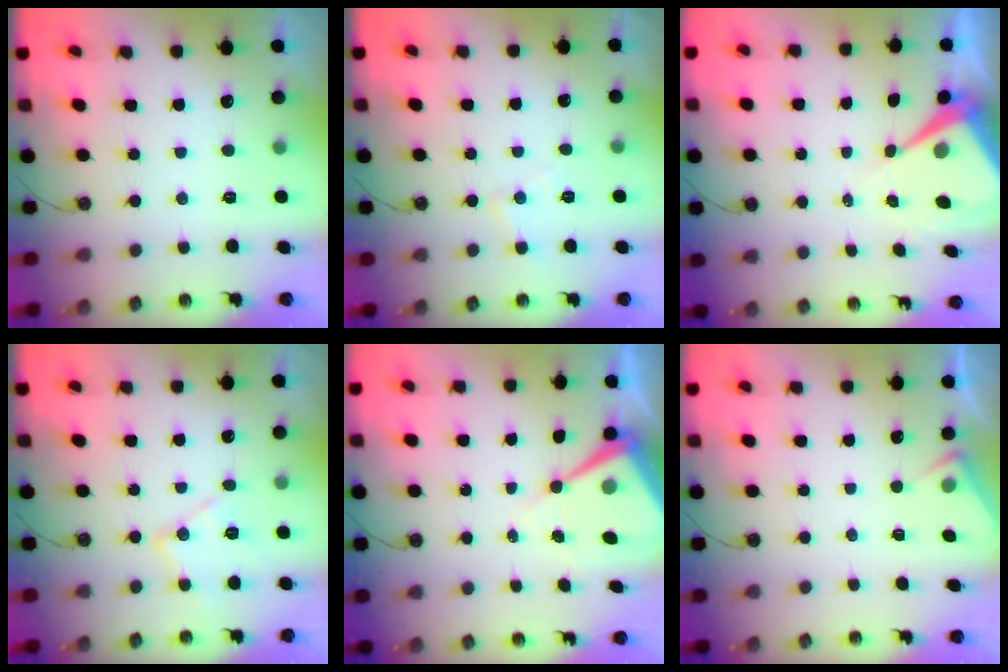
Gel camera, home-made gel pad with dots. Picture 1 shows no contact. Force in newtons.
{"total": 6.0, "press": 6.0, "slide": 0.6}
{"total": 9.1, "press": 9.0, "slide": 0.8}
{"total": 11.1, "press": 11.1, "slide": 0.6}
{"total": 10.2, "press": 10.2, "slide": 1.0}
{"total": 3.8, "press": 3.8, "slide": 0.6}